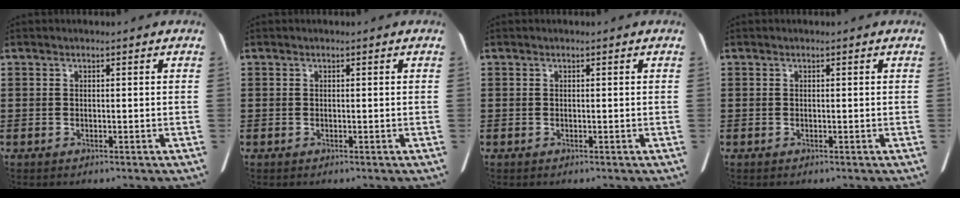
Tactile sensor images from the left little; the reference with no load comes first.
{"total": 0.0}
{"total": 0.0}
{"total": 0.0}